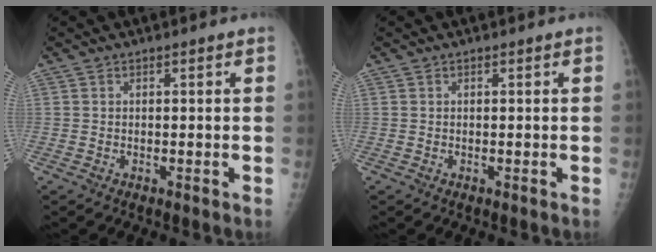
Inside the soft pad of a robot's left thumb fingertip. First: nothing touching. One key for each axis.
{"total": 0.0}